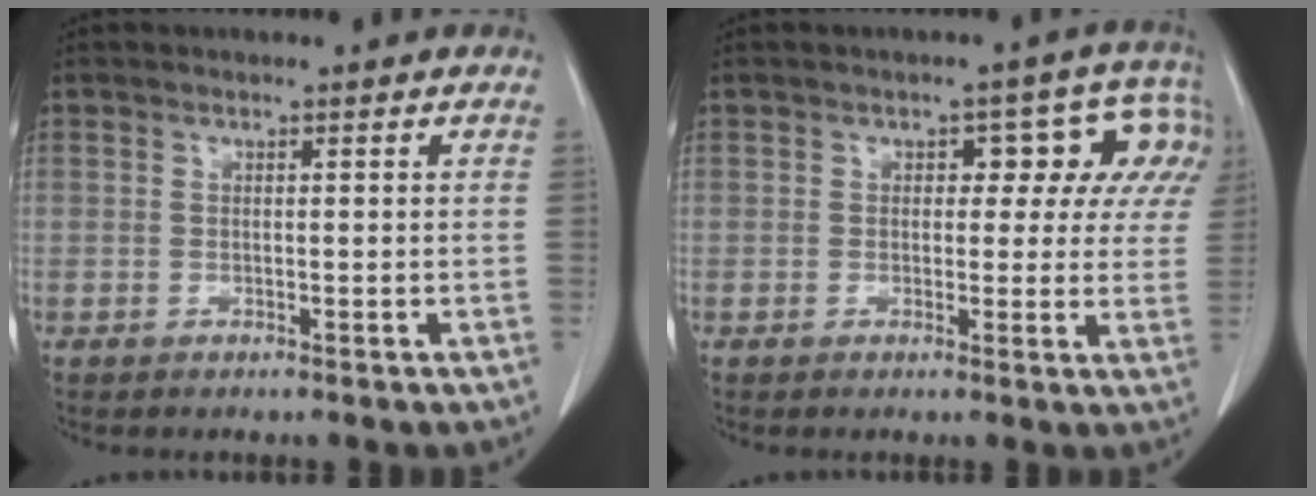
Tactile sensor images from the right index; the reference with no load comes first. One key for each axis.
{"total": 8.0, "fx": 2.6, "fy": 4.8, "fz": 6.0, "tx": -0.043, "ty": 0.034, "tz": 0.023}